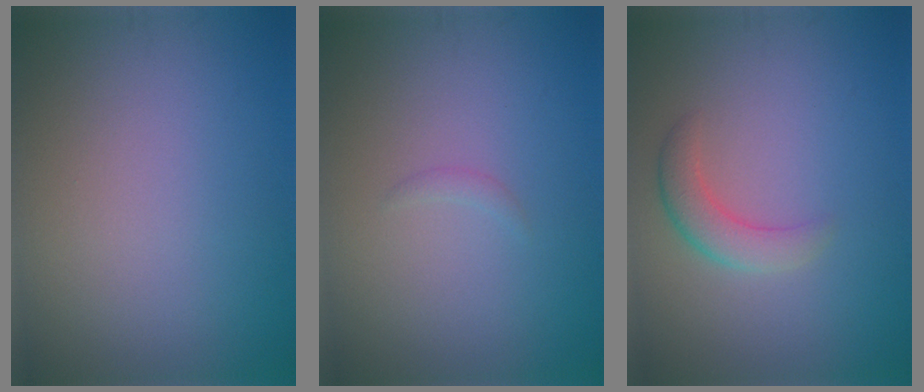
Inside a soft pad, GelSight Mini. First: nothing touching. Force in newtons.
{"total": 0.5, "press": 0.5, "slide": 0.1}
{"total": 2.5, "press": 2.5, "slide": 0.1}